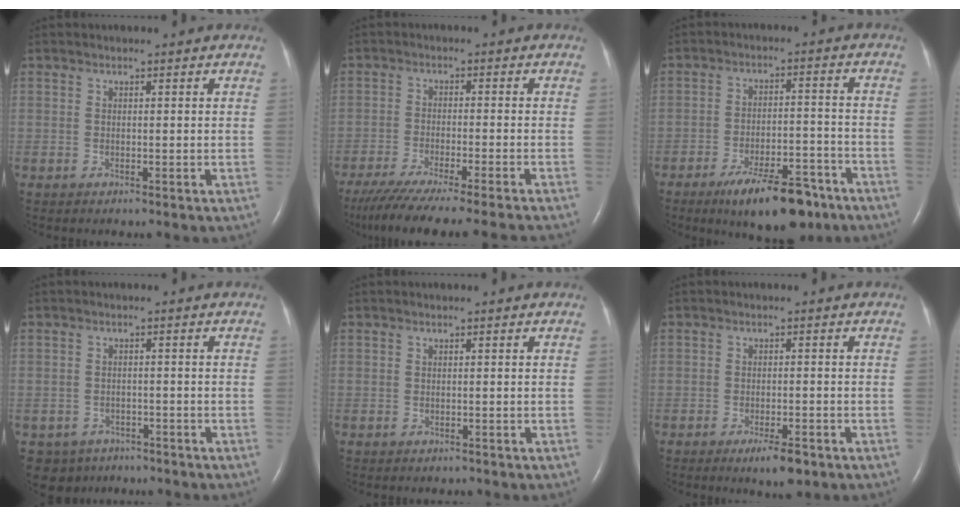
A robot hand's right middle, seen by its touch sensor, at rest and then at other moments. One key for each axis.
{"total": 16.6, "fx": -14.5, "fy": -0.9, "fz": 7.9, "tx": -0.118, "ty": -0.058, "tz": -0.219}
{"total": 12.1, "fx": -8.5, "fy": 3.6, "fz": 7.8, "tx": -0.116, "ty": -0.002, "tz": -0.132}
{"total": 5.2, "fx": -3.8, "fy": 3.5, "fz": 0.1, "tx": -0.001, "ty": 0.007, "tz": -0.053}
{"total": 0.6, "fx": -0.5, "fy": 0.2, "fz": 0.0, "tx": -0.008, "ty": 0.000, "tz": -0.008}
{"total": 4.0, "fx": -2.6, "fy": 0.9, "fz": 3.0, "tx": -0.050, "ty": -0.004, "tz": -0.036}